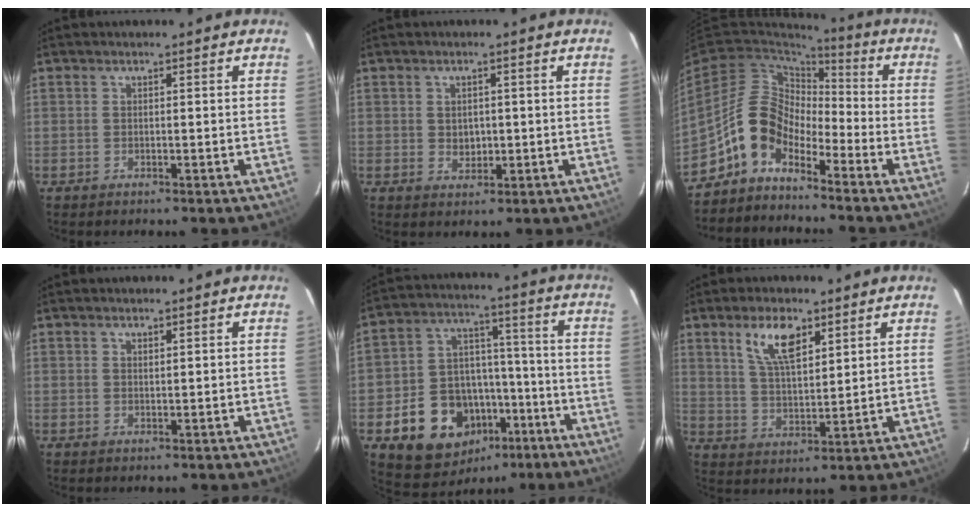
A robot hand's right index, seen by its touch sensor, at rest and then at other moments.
{"total": 2.9, "force": [0.0, 2.5, 1.5], "torque": [-0.023, 0.003, 0.004]}
{"total": 9.6, "force": [-6.2, 5.7, 4.6], "torque": [-0.091, 0.031, -0.134]}
{"total": 0.8, "force": [0.7, 0.3, 0.3], "torque": [-0.005, 0.000, 0.013]}
{"total": 16.6, "force": [-7.4, 13.0, 7.1], "torque": [-0.155, 0.051, -0.084]}
{"total": 8.7, "force": [4.9, 3.6, 6.2], "torque": [-0.117, 0.009, 0.098]}